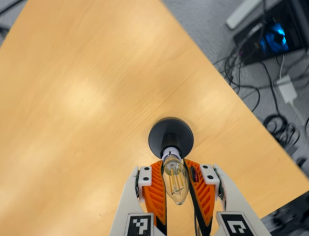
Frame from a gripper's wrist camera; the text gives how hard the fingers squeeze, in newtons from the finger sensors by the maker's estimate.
{"total": 20.6, "left": 19.2, "right": 21.9}